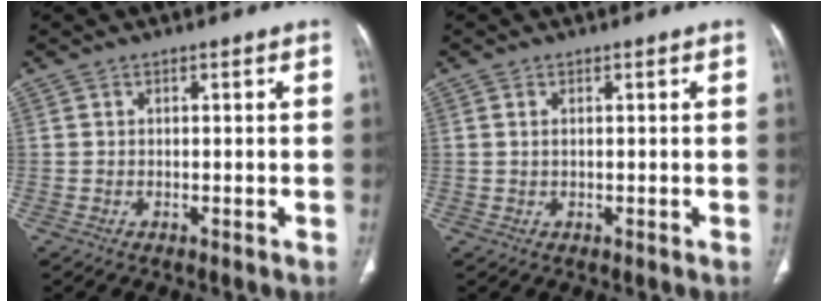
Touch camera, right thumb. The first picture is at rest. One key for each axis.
{"total": 0.8, "fx": 0.3, "fy": 0.3, "fz": 0.6, "tx": -0.017, "ty": 0.003, "tz": 0.007}